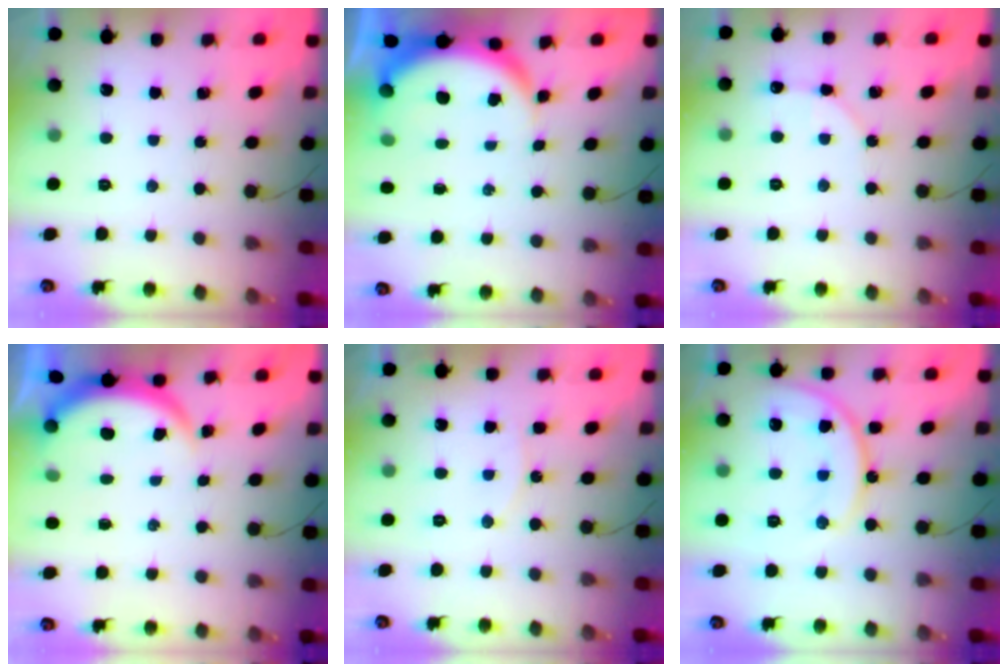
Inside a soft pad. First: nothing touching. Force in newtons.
{"total": 6.4, "press": 6.3, "slide": 0.5}
{"total": 5.2, "press": 4.7, "slide": 2.2}
{"total": 3.9, "press": 3.9, "slide": 0.3}
{"total": 6.0, "press": 6.0, "slide": 0.4}
{"total": 15.0, "press": 14.9, "slide": 1.6}